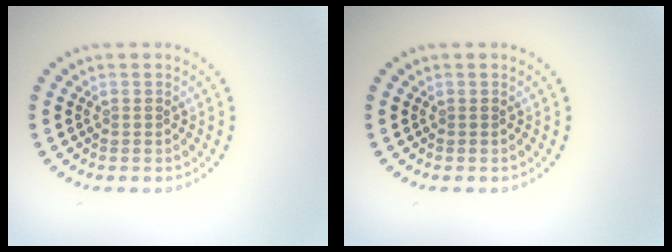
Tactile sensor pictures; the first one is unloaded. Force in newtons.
{"total": 0.0}